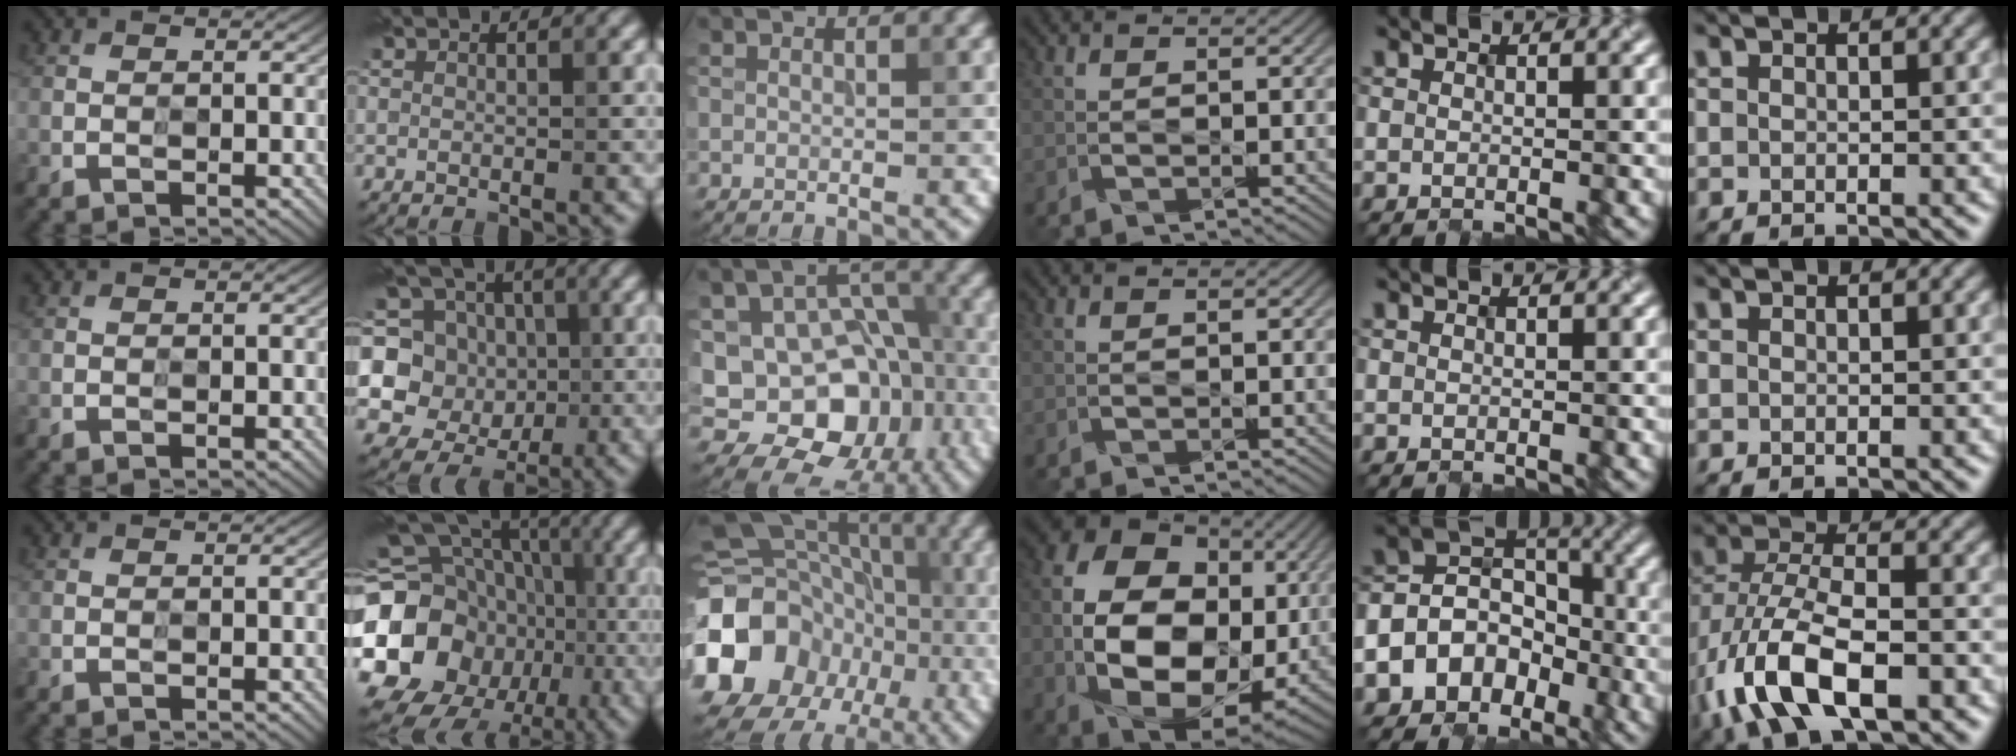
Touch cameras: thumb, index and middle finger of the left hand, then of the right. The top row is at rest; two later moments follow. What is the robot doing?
{"motion": "wipe", "object": "mirror"}